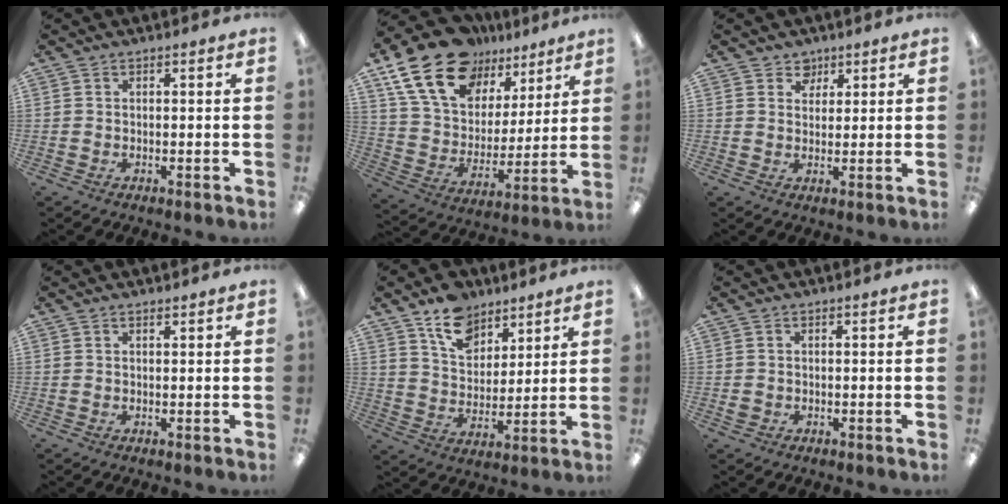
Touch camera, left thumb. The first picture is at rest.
{"total": 21.4, "force": [14.3, 12.3, 10.2], "torque": [-0.201, -0.076, 0.263]}
{"total": 4.0, "force": [2.7, 2.8, 0.3], "torque": [0.006, -0.012, 0.046]}
{"total": 0.8, "force": [0.8, 0.2, 0.2], "torque": [-0.004, 0.000, 0.015]}
{"total": 12.1, "force": [8.6, 7.4, 4.2], "torque": [-0.067, -0.046, 0.161]}
{"total": 1.1, "force": [0.1, 1.0, 0.5], "torque": [-0.009, 0.004, 0.001]}